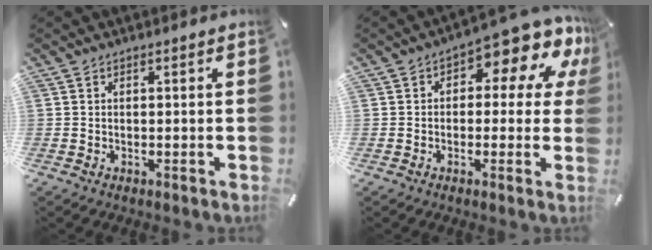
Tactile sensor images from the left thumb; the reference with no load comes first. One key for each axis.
{"total": 11.4, "fx": 6.4, "fy": 4.5, "fz": 8.3, "tx": -0.108, "ty": -0.060, "tz": 0.104}